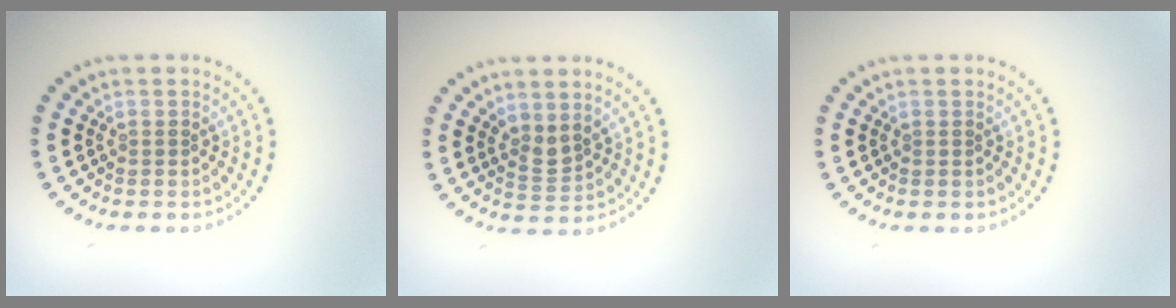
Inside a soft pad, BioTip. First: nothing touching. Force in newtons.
{"total": 1.8, "press": 1.4, "slide": 1.1}
{"total": 0.0}